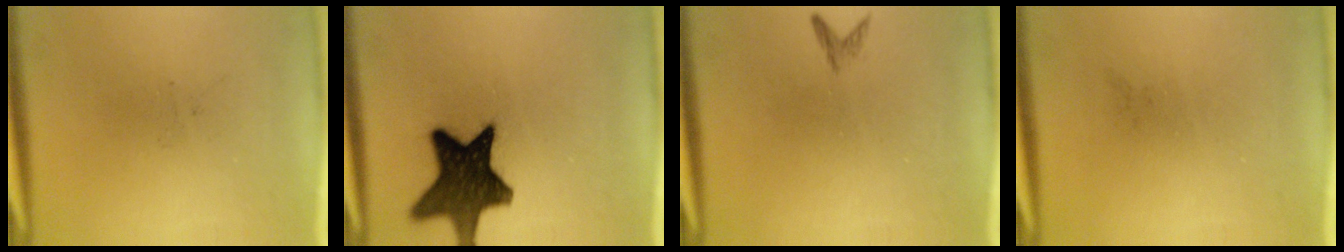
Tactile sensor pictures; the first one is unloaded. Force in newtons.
{"total": 15.4}
{"total": 0.8}
{"total": 0.0}